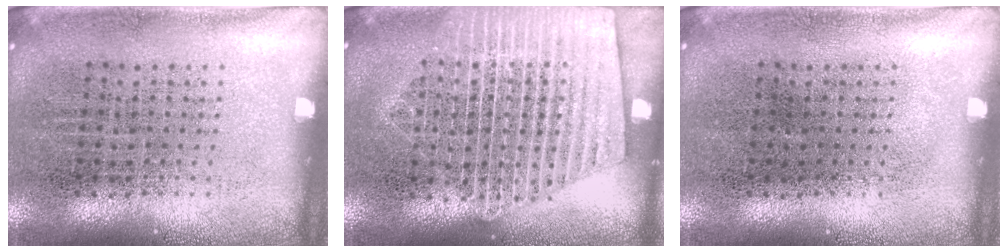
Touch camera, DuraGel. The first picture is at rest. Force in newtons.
{"total": 2.1, "press": 2.1, "slide": 0.2}
{"total": 0.0}